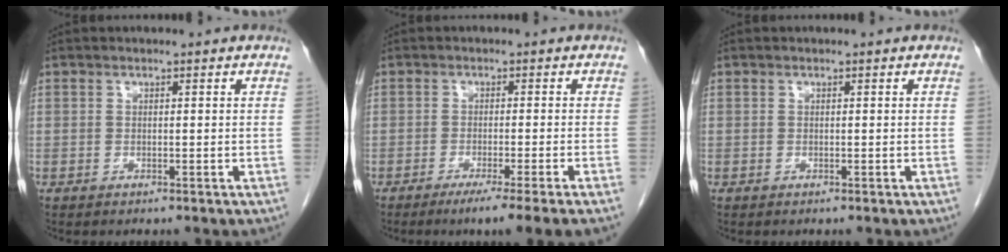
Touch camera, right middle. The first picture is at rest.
{"total": 7.5, "force": [-5.3, -1.6, 5.1], "torque": [-0.053, -0.018, -0.077]}
{"total": 0.0}